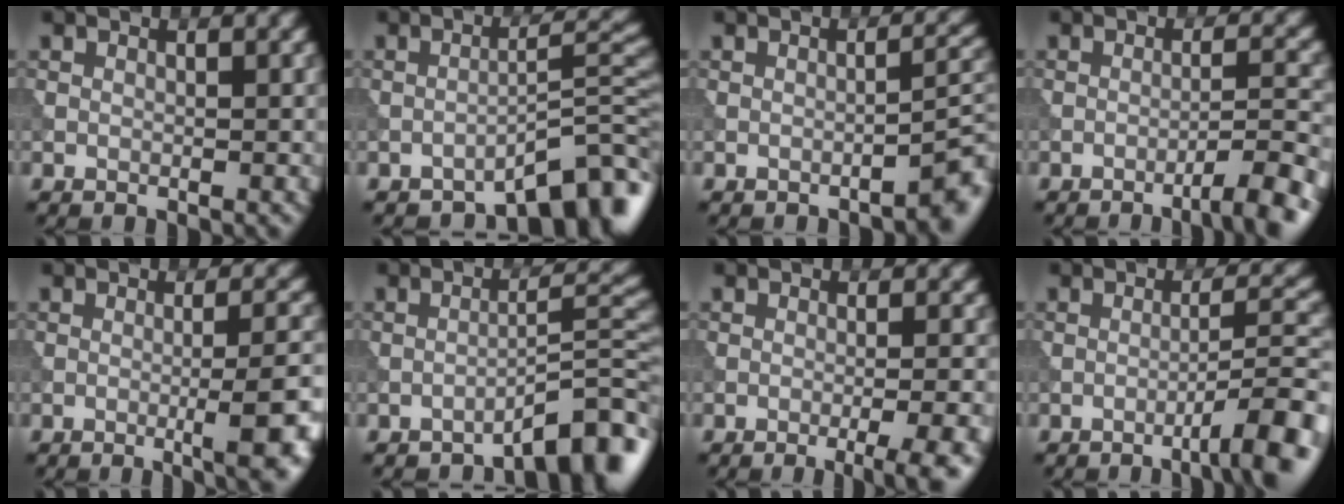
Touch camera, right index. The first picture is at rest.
{"total": 6.0, "force": [-4.6, 1.1, 3.7], "torque": [-0.038, 0.016, -0.070]}
{"total": 3.0, "force": [-1.9, 0.5, 2.3], "torque": [-0.020, 0.019, -0.035]}
{"total": 4.8, "force": [-2.9, 0.6, 3.7], "torque": [-0.045, 0.014, -0.053]}
{"total": 7.2, "force": [-1.9, 2.0, 6.6], "torque": [-0.070, 0.003, -0.023]}
{"total": 5.4, "force": [-4.2, 0.7, 3.4], "torque": [-0.037, 0.022, -0.066]}
{"total": 5.8, "force": [-3.0, 1.4, 4.8], "torque": [-0.046, 0.009, -0.041]}
{"total": 6.8, "force": [-3.7, 1.1, 5.6], "torque": [-0.069, 0.019, -0.061]}